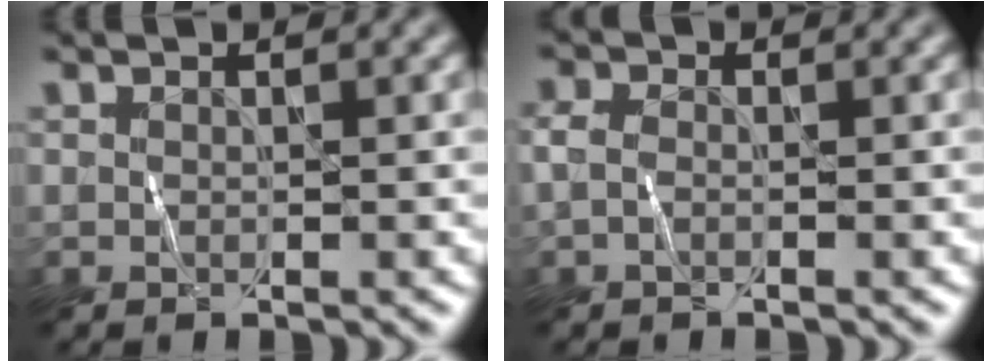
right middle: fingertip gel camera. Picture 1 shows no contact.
{"total": 1.1, "force": [-0.4, 0.7, 0.7], "torque": [-0.017, 0.005, -0.012]}